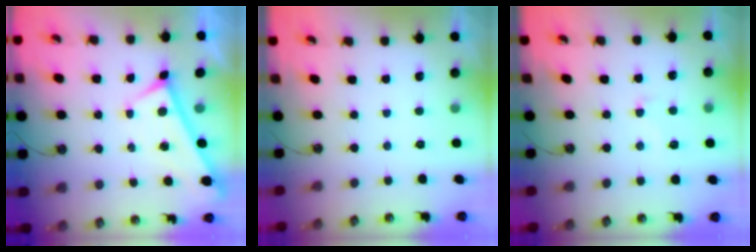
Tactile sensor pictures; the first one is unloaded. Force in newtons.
{"total": 0.0}
{"total": 3.0, "press": 2.9, "slide": 0.7}